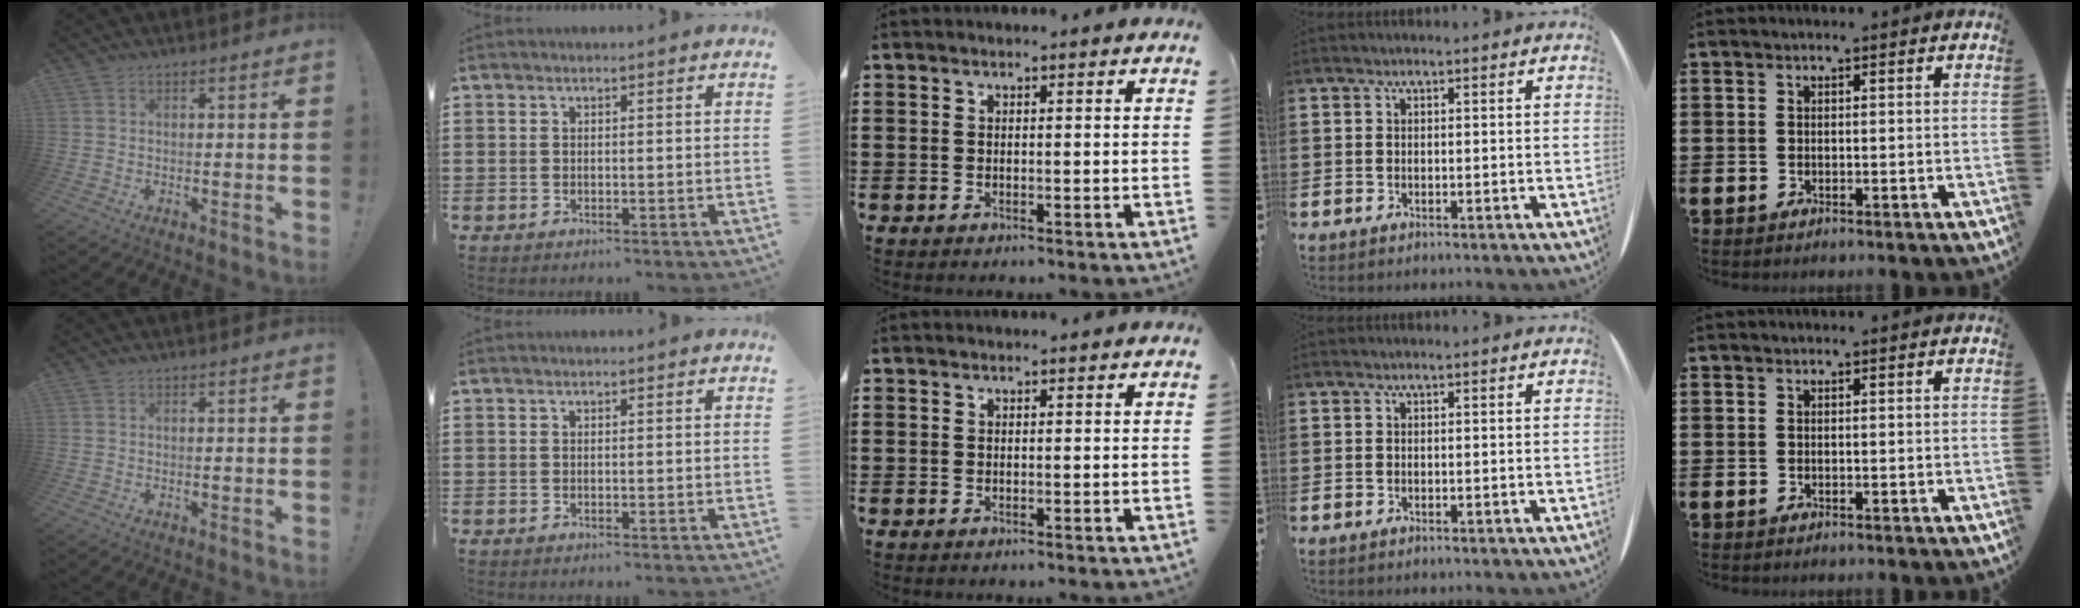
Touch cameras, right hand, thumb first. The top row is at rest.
{}